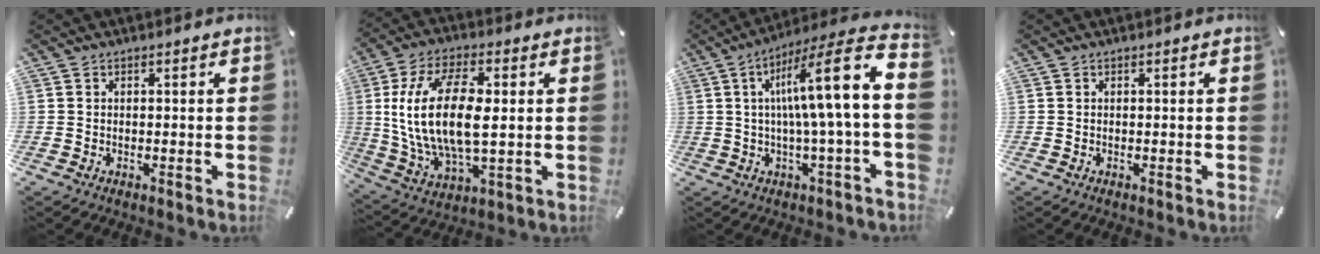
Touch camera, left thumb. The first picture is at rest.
{"total": 18.0, "force": [2.0, 9.2, 15.4], "torque": [-0.332, 0.002, 0.034]}
{"total": 16.0, "force": [3.0, 1.2, 15.7], "torque": [-0.261, -0.025, 0.028]}
{"total": 0.0}